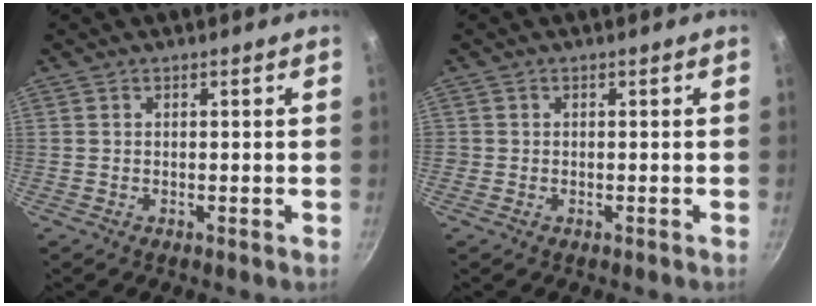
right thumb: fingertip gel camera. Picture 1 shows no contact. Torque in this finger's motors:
{"motor_torque": [0.11, 0.09, 0.28, 0.12, -0.02]}